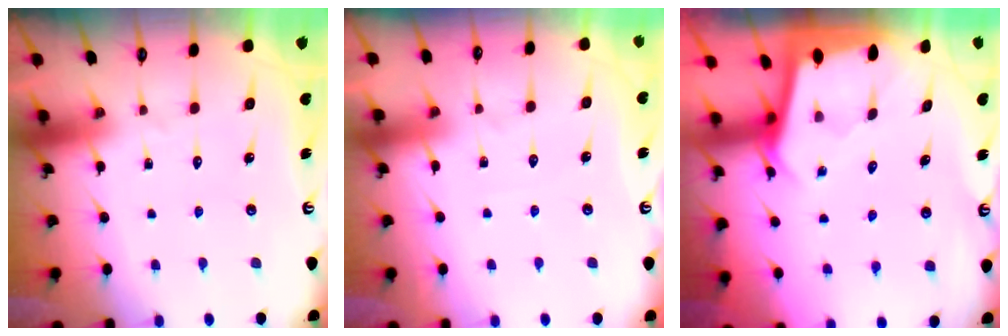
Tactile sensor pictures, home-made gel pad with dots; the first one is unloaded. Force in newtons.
{"total": 2.2, "press": 2.2, "slide": 0.2}
{"total": 2.1, "press": 2.1, "slide": 0.2}